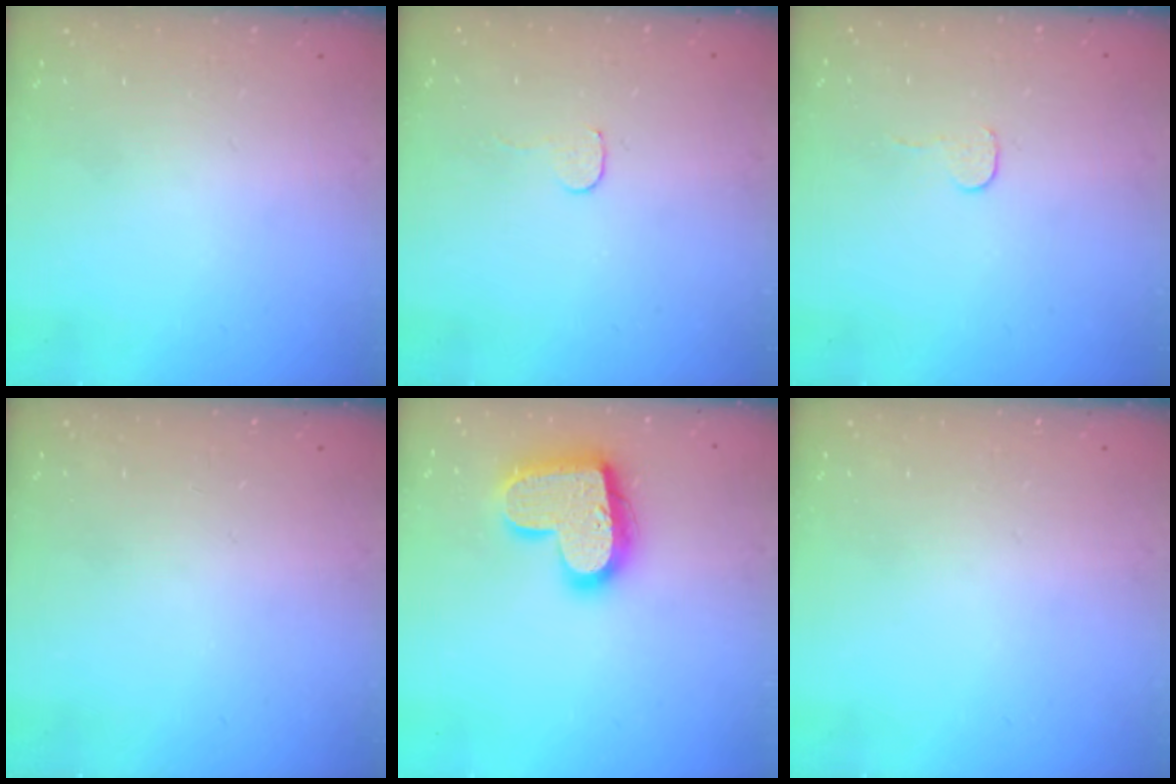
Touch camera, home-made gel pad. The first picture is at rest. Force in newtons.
{"total": 3.5, "press": 3.5, "slide": 0.3}
{"total": 3.4, "press": 3.4, "slide": 0.3}
{"total": 0.0}
{"total": 20.0, "press": 20.0, "slide": 1.2}
{"total": 0.0}